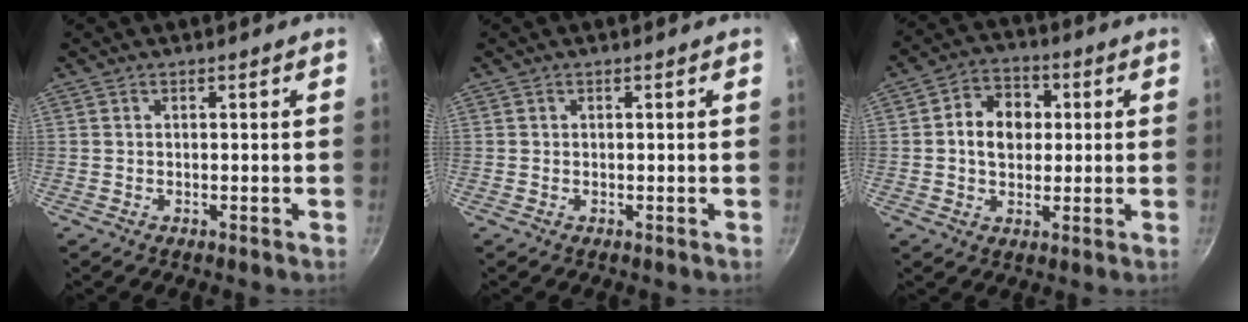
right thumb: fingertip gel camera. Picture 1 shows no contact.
{"total": 0.0}
{"total": 9.1, "force": [1.0, 7.3, 5.4], "torque": [-0.056, 0.011, 0.004]}